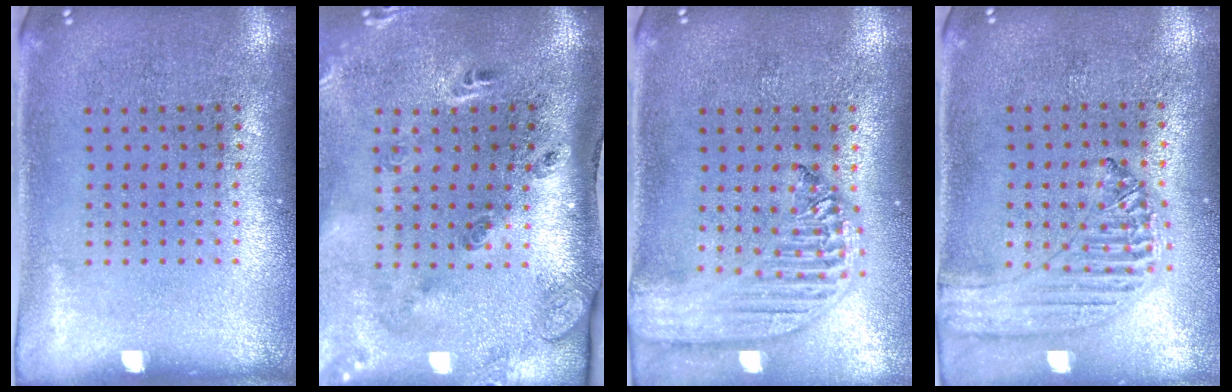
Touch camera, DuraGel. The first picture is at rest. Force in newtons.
{"total": 3.0, "press": 1.9, "slide": 2.4}
{"total": 2.5, "press": 2.1, "slide": 1.4}
{"total": 1.2, "press": 1.2, "slide": 0.1}